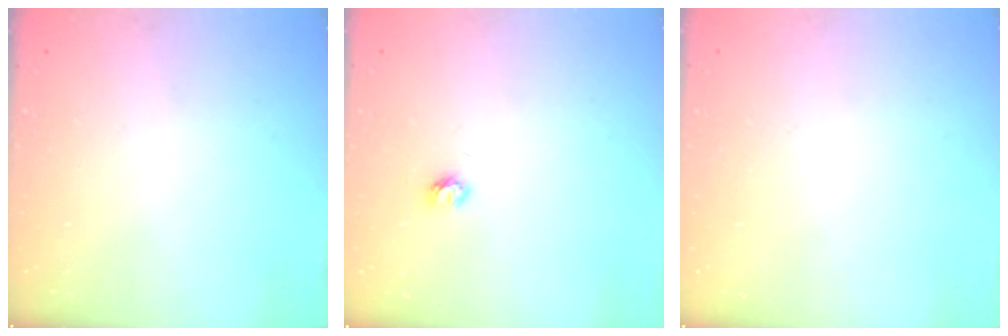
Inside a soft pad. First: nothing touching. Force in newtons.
{"total": 3.4, "press": 3.4, "slide": 0.3}
{"total": 0.7, "press": 0.7, "slide": 0.1}